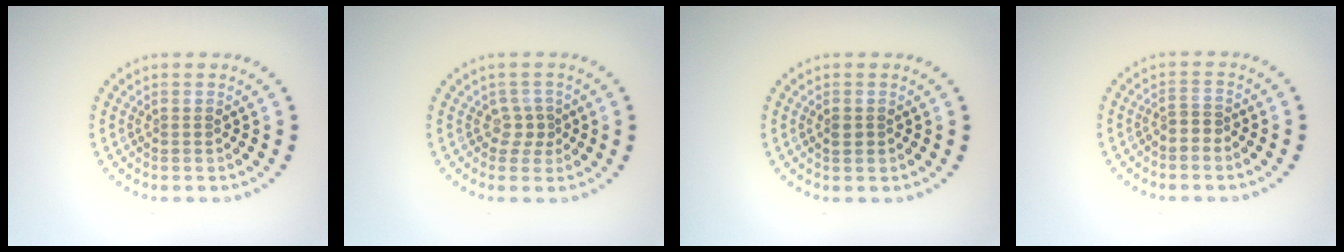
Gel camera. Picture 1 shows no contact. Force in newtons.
{"total": 1.5, "press": 1.1, "slide": 1.0}
{"total": 0.9, "press": 0.8, "slide": 0.2}
{"total": 1.4, "press": 1.2, "slide": 0.8}